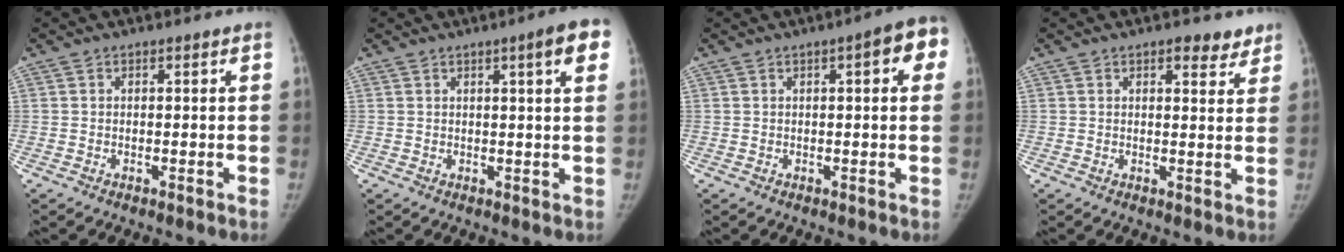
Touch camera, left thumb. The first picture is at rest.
{"total": 6.4, "force": [2.9, 0.6, 5.7], "torque": [-0.065, -0.004, 0.032]}
{"total": 7.3, "force": [2.3, 2.1, 6.6], "torque": [-0.063, 0.007, 0.019]}
{"total": 4.4, "force": [3.1, 2.1, 2.4], "torque": [-0.004, -0.015, 0.038]}